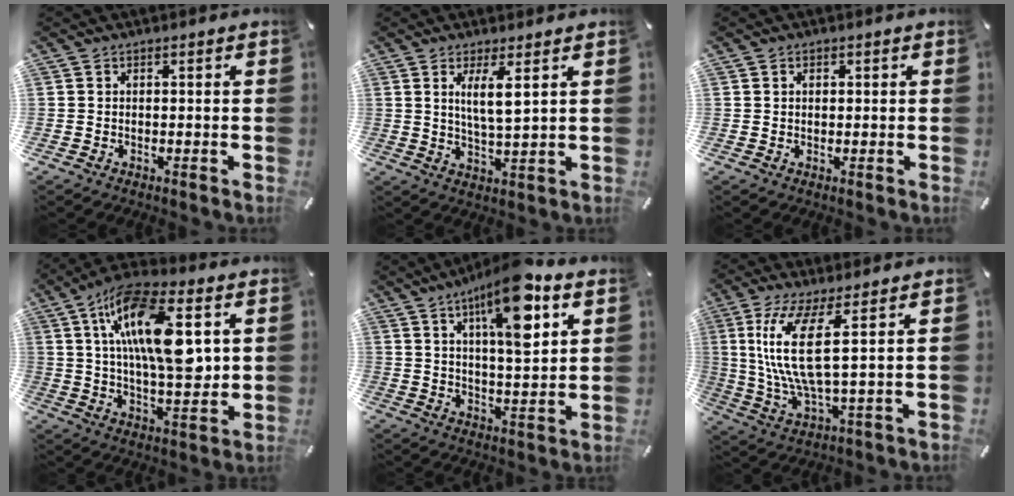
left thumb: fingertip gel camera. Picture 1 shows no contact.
{"total": 6.4, "force": [2.8, 1.2, 5.6], "torque": [-0.102, -0.005, 0.043]}
{"total": 1.1, "force": [0.3, 1.0, 0.3], "torque": [0.002, 0.004, 0.002]}
{"total": 19.8, "force": [5.9, 8.1, 17.0], "torque": [-0.297, -0.005, 0.091]}
{"total": 15.1, "force": [7.7, 4.5, 12.2], "torque": [-0.200, -0.030, 0.120]}
{"total": 13.4, "force": [3.4, 3.3, 12.6], "torque": [-0.277, -0.014, 0.054]}